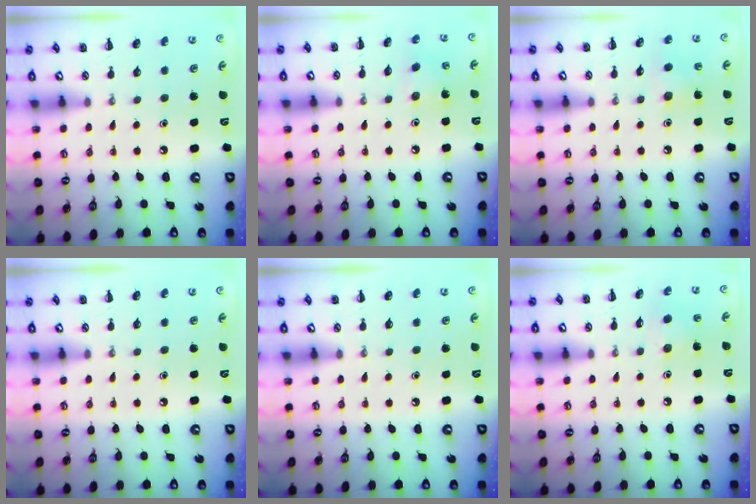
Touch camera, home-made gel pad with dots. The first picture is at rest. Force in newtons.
{"total": 3.4, "press": 3.3, "slide": 1.0}
{"total": 6.4, "press": 6.3, "slide": 1.3}
{"total": 0.0}
{"total": 0.0}
{"total": 3.3, "press": 3.2, "slide": 0.8}